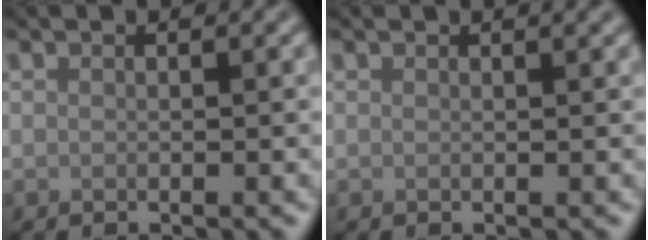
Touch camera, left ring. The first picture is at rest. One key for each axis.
{"total": 0.9, "fx": 0.7, "fy": 0.2, "fz": 0.5, "tx": -0.004, "ty": 0.003, "tz": 0.009}